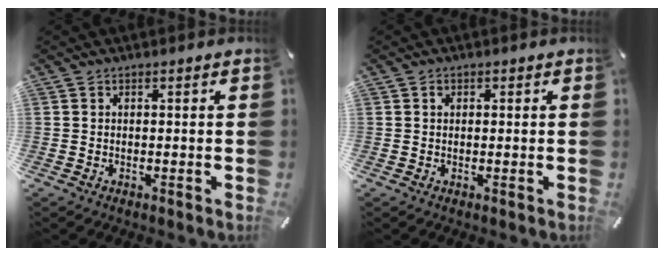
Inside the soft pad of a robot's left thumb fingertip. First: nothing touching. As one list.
[{"total": 0.9, "force": [0.2, 0.8, 0.4], "torque": [0.000, 0.001, 0.001]}]